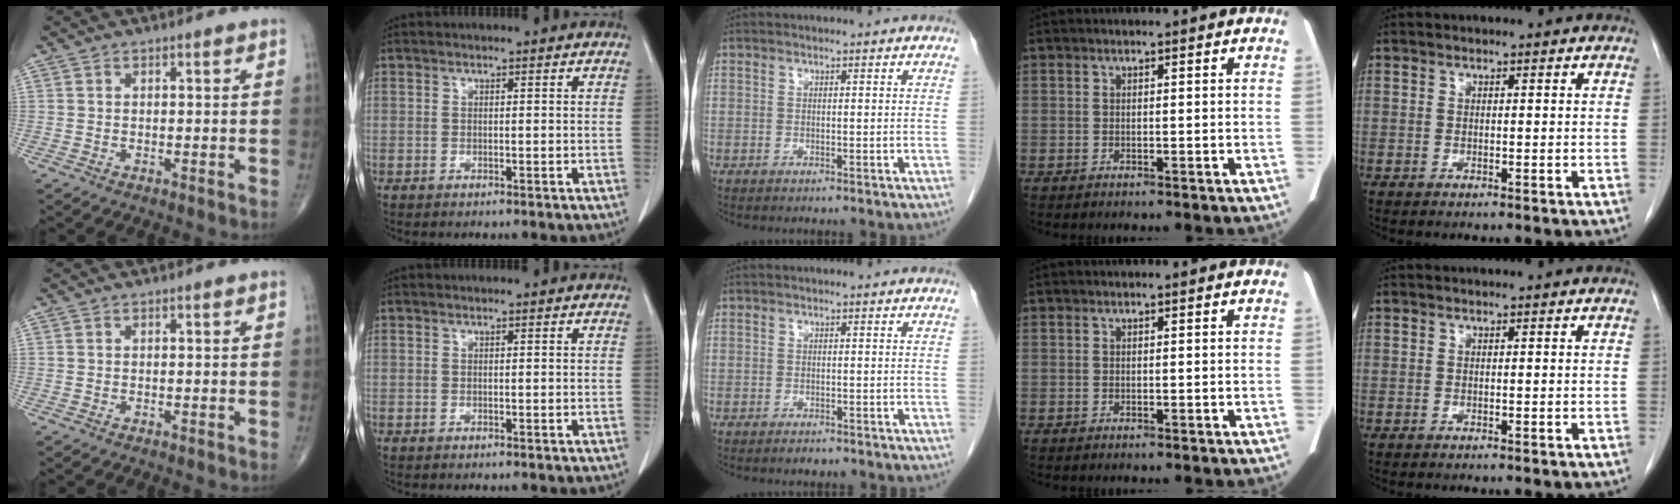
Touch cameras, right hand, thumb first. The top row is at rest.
{"middle": {"total": 1.0, "force": [-0.8, 0.4, 0.4], "torque": [-0.012, -0.002, -0.009]}}